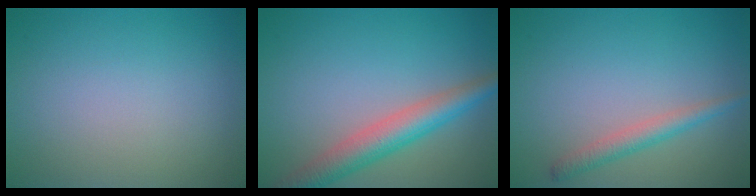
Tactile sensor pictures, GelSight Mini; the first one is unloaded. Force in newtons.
{"total": 5.0, "press": 5.0, "slide": 0.2}
{"total": 2.2, "press": 2.2, "slide": 0.0}